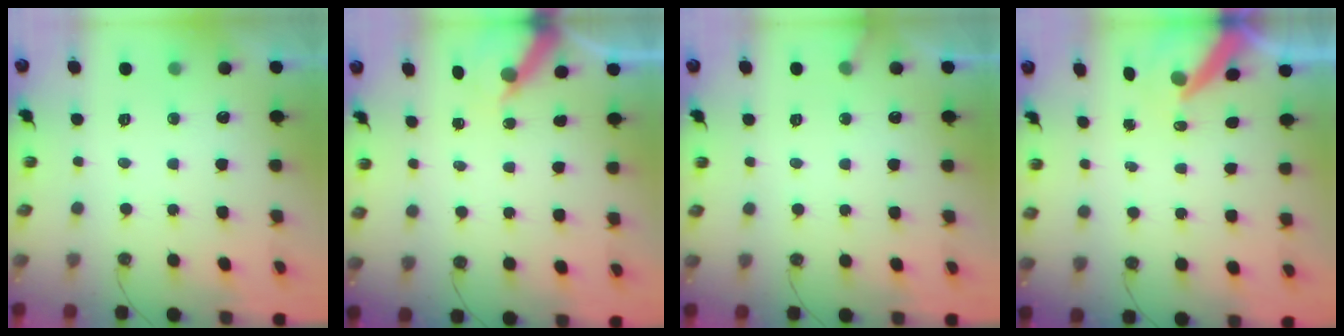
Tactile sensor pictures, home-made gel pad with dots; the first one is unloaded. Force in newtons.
{"total": 6.6, "press": 6.6, "slide": 0.4}
{"total": 4.1, "press": 4.1, "slide": 0.3}
{"total": 7.1, "press": 7.1, "slide": 1.0}